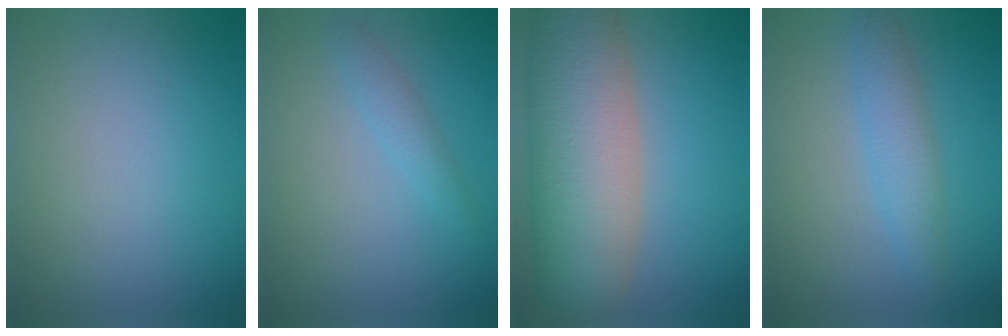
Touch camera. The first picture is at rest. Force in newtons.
{"total": 1.7, "press": 1.6, "slide": 0.0}
{"total": 12.3, "press": 12.2, "slide": 0.9}
{"total": 3.0, "press": 3.0, "slide": 0.1}